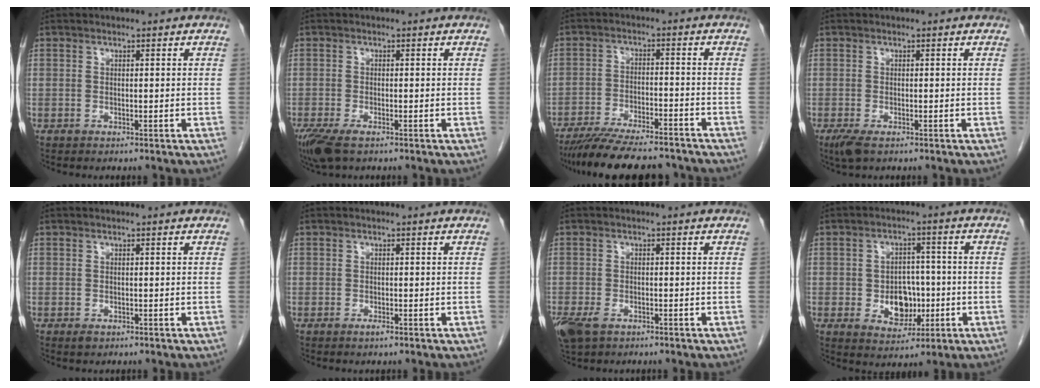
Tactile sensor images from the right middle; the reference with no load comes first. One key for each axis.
{"total": 5.0, "fx": -3.2, "fy": 1.7, "fz": 3.4, "tx": -0.071, "ty": -0.014, "tz": -0.057}
{"total": 15.1, "fx": -13.4, "fy": 2.0, "fz": 6.6, "tx": -0.116, "ty": -0.012, "tz": -0.201}
{"total": 2.5, "fx": -1.5, "fy": 0.8, "fz": 1.8, "tx": -0.041, "ty": -0.008, "tz": -0.024}
{"total": 0.6, "fx": -0.3, "fy": 0.4, "fz": 0.3, "tx": -0.006, "ty": 0.000, "tz": -0.001}
{"total": 0.6, "fx": -0.3, "fy": -0.3, "fz": 0.4, "tx": -0.007, "ty": -0.001, "tz": -0.005}
{"total": 5.7, "fx": -3.3, "fy": 3.2, "fz": 3.4, "tx": -0.078, "ty": -0.011, "tz": -0.057}
{"total": 6.8, "fx": -1.2, "fy": 4.6, "fz": 4.8, "tx": -0.077, "ty": 0.008, "tz": -0.011}